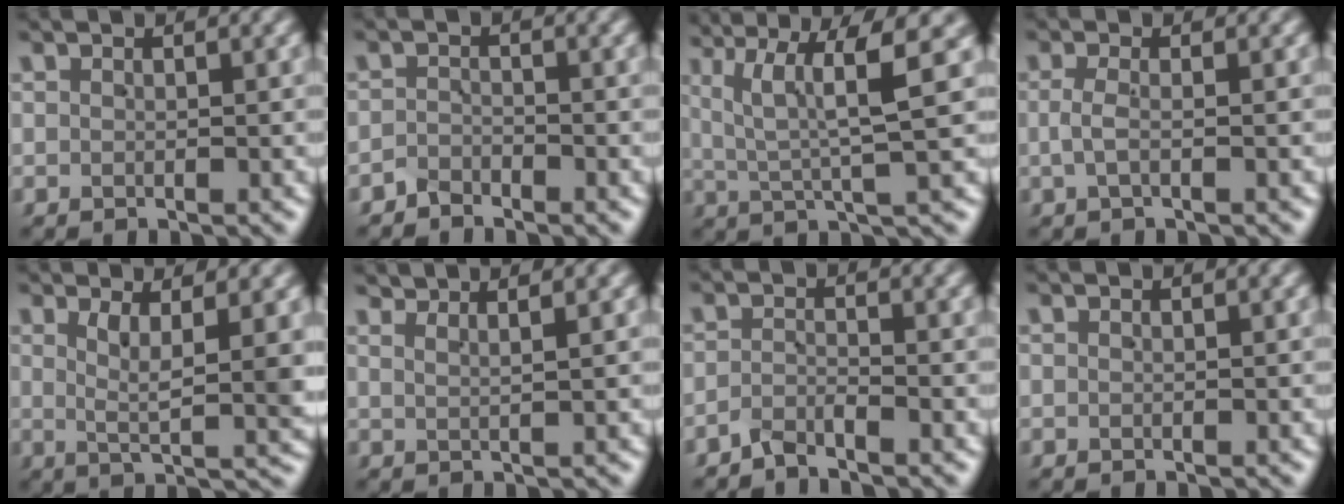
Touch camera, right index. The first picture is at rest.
{"total": 1.9, "force": [-1.8, 0.4, -0.4], "torque": [0.014, 0.001, -0.039]}
{"total": 6.9, "force": [2.7, 2.0, 6.0], "torque": [-0.095, 0.006, 0.046]}
{"total": 1.8, "force": [-0.3, 0.4, 1.7], "torque": [-0.035, 0.005, -0.007]}
{"total": 4.8, "force": [1.5, 0.3, 4.5], "torque": [-0.065, -0.001, 0.026]}
{"total": 2.7, "force": [2.5, -0.8, 0.5], "torque": [-0.009, 0.003, 0.045]}
{"total": 2.1, "force": [-2.1, 0.0, 0.2], "torque": [-0.003, 0.005, -0.042]}
{"total": 0.0}